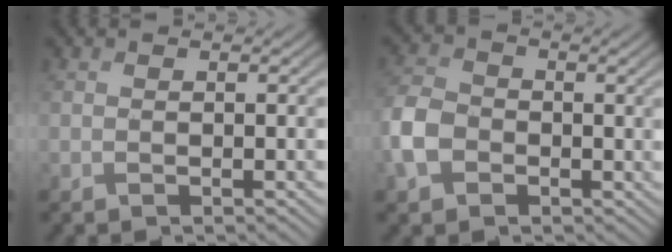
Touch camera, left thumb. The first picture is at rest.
{"total": 6.5, "force": [-2.2, 5.1, 3.3], "torque": [-0.096, -0.007, -0.059]}